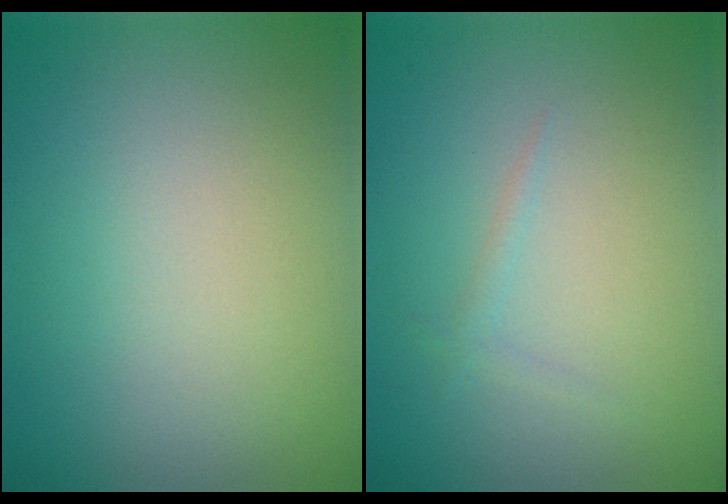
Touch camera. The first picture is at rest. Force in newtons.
{"total": 0.8, "press": 0.8, "slide": 0.0}